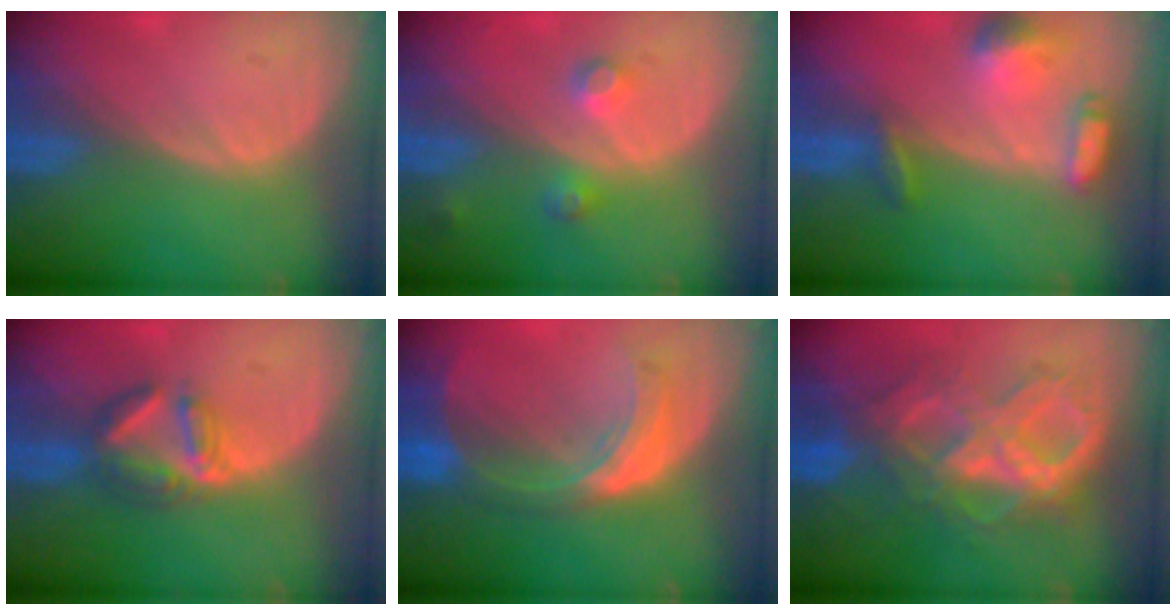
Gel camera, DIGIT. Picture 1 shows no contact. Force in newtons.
{"total": 3.5, "press": 3.3, "slide": 1.4}
{"total": 6.7, "press": 6.4, "slide": 2.0}
{"total": 5.9, "press": 5.4, "slide": 2.3}
{"total": 8.1, "press": 7.1, "slide": 3.7}
{"total": 10.5, "press": 10.4, "slide": 1.3}